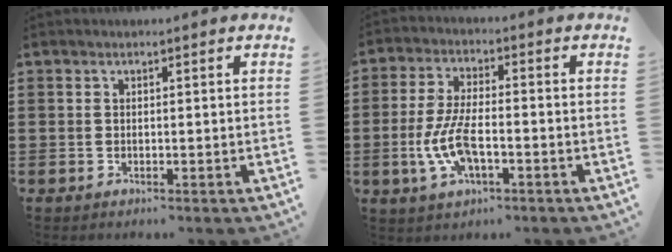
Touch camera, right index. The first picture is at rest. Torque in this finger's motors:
{"motor_torque": [2.14, 0.00, 0.62, 0.21]}